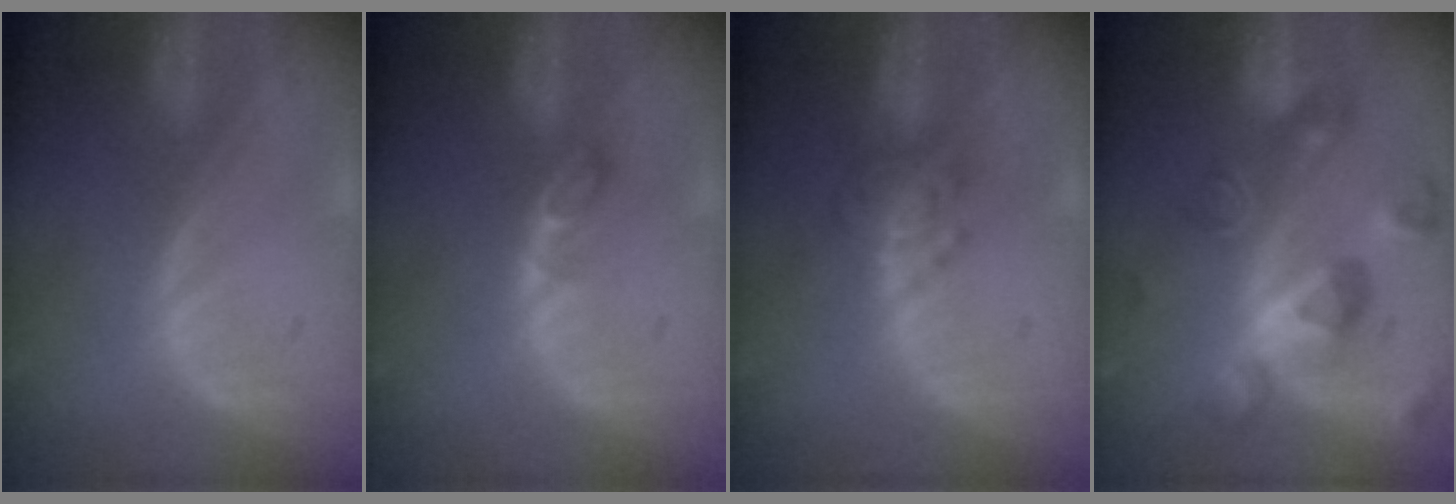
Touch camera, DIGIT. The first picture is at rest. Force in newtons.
{"total": 2.5, "press": 2.5, "slide": 0.4}
{"total": 4.9, "press": 4.5, "slide": 1.9}
{"total": 10.5, "press": 9.4, "slide": 4.7}